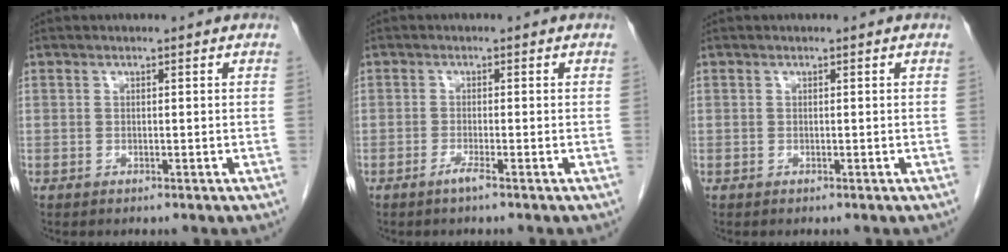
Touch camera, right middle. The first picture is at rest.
{"total": 1.4, "force": [-0.9, -0.3, 1.0], "torque": [-0.019, 0.000, -0.018]}
{"total": 0.0}